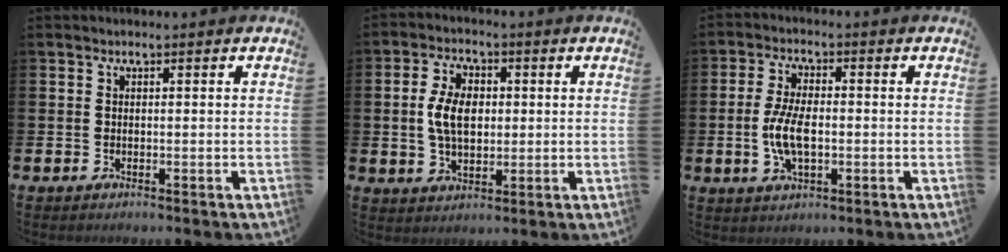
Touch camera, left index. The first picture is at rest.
{"total": 6.2, "force": [0.9, 3.9, 4.7], "torque": [-0.086, 0.012, 0.012]}
{"total": 6.0, "force": [-0.6, 2.7, 5.4], "torque": [-0.112, -0.002, -0.016]}